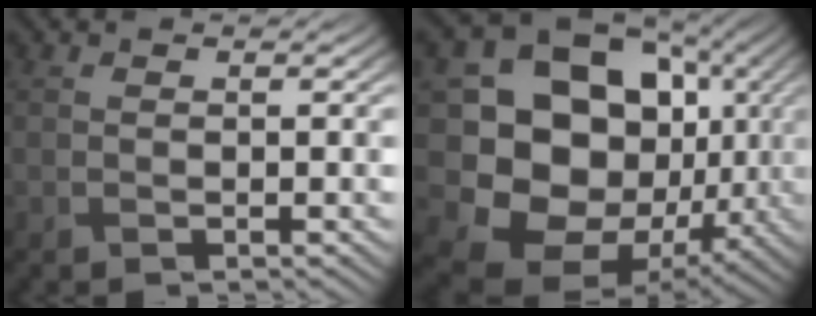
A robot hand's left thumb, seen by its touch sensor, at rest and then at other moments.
{"total": 17.6, "force": [-0.7, 14.5, 9.9], "torque": [-0.207, -0.047, 0.006]}